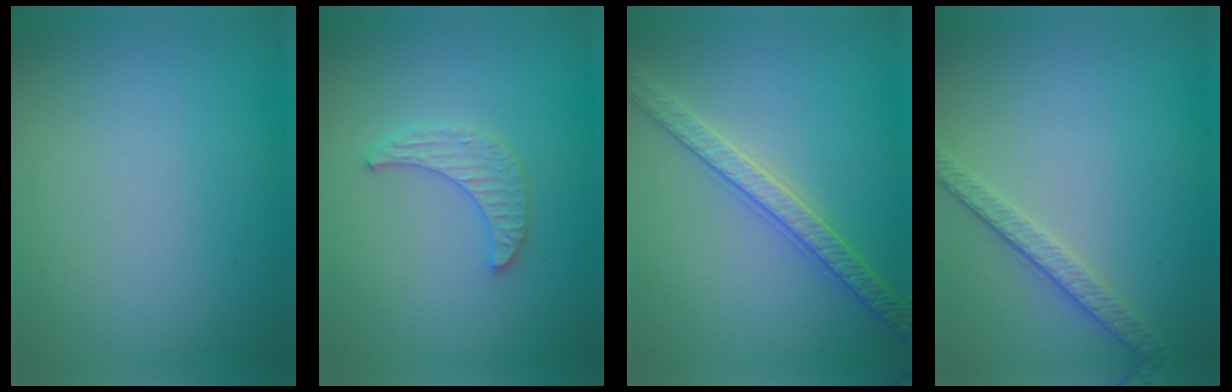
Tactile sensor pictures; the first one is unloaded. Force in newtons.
{"total": 2.2, "press": 2.2, "slide": 0.5}
{"total": 3.4, "press": 3.4, "slide": 0.6}
{"total": 2.5, "press": 2.1, "slide": 1.4}